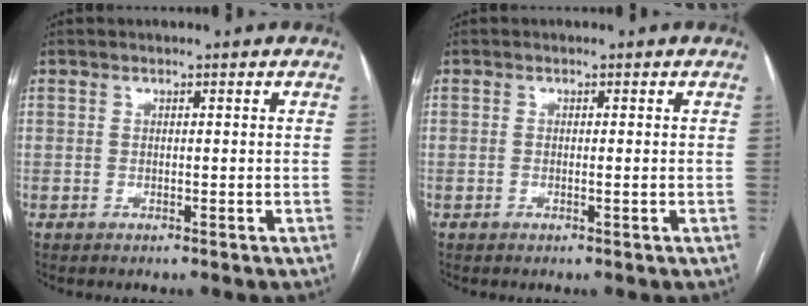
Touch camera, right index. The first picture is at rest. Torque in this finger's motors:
{"motor_torque": [-0.21, 0.32, -0.04, -0.01]}